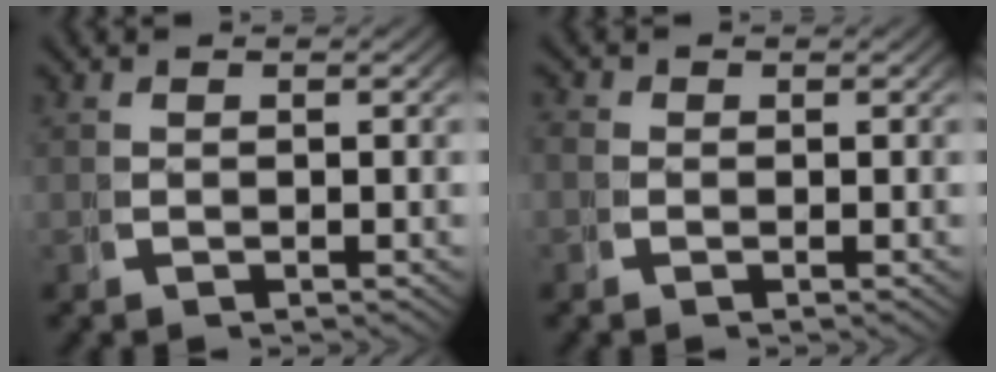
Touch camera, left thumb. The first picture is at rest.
{"total": 0.8, "force": [-0.3, 0.8, 0.0], "torque": [0.002, -0.005, -0.009]}